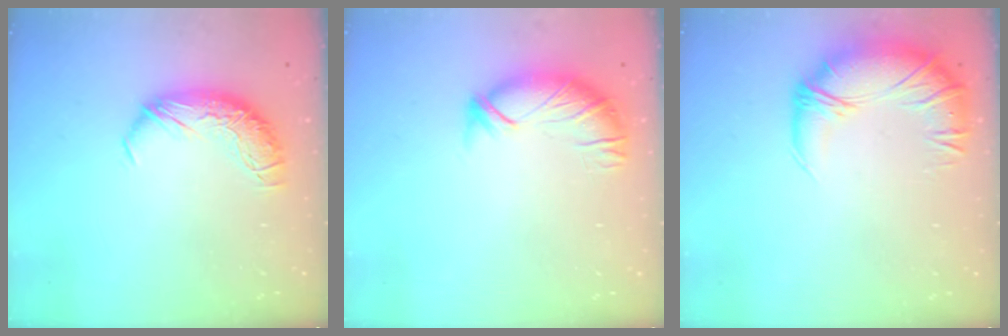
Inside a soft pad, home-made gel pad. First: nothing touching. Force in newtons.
{"total": 3.3, "press": 3.1, "slide": 1.2}
{"total": 2.7, "press": 0.8, "slide": 2.6}